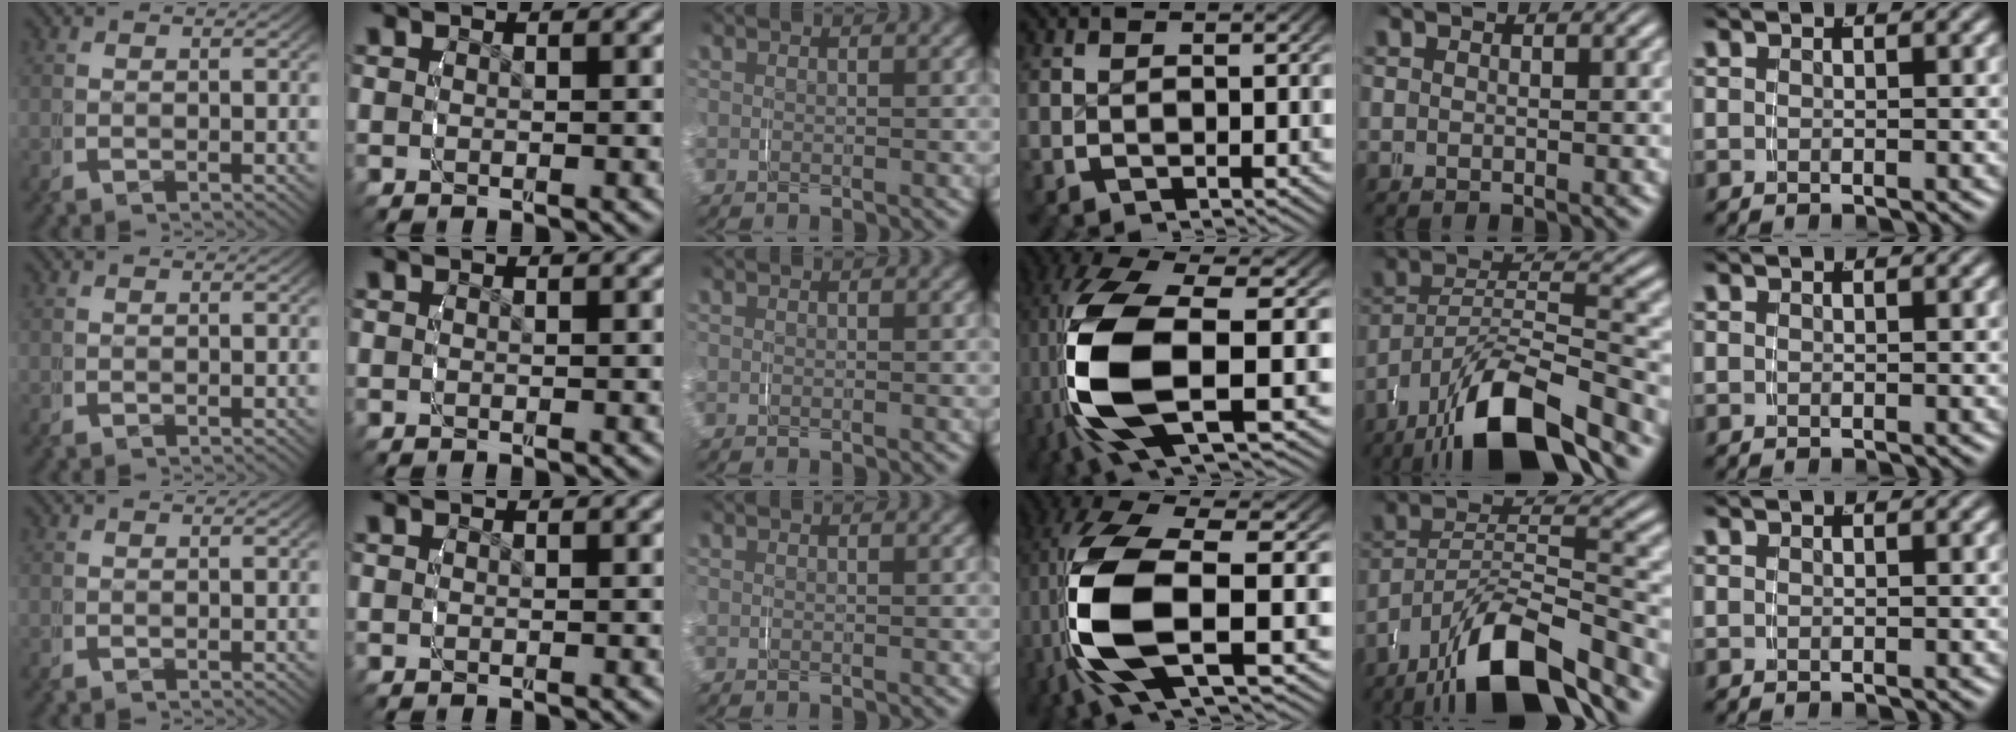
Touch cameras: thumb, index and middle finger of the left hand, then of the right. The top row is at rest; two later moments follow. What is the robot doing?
{"motion": "grasp_and_lifting", "object": "fork"}